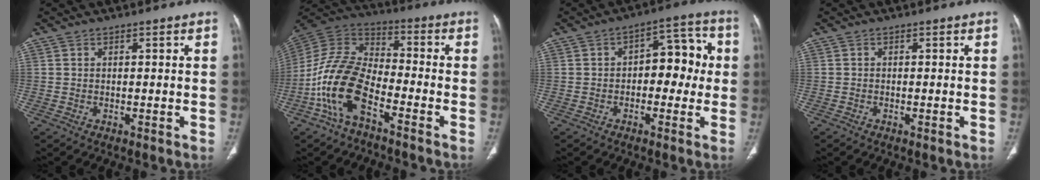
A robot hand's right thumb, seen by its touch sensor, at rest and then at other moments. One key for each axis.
{"total": 15.0, "fx": -6.7, "fy": 7.4, "fz": 11.1, "tx": -0.225, "ty": 0.054, "tz": -0.139}
{"total": 9.7, "fx": -0.1, "fy": 5.9, "fz": 7.7, "tx": -0.060, "ty": 0.036, "tz": -0.011}
{"total": 0.5, "fx": -0.3, "fy": 0.2, "fz": 0.4, "tx": -0.007, "ty": 0.000, "tz": -0.006}